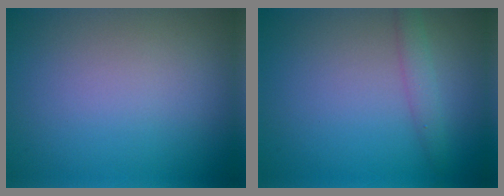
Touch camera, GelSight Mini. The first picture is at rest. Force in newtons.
{"total": 1.7, "press": 1.7, "slide": 0.1}